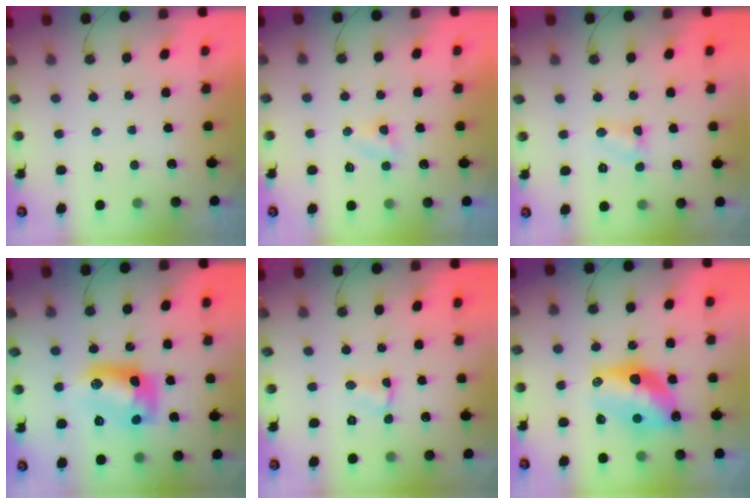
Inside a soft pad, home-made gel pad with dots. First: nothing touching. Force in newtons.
{"total": 3.0, "press": 3.0, "slide": 0.3}
{"total": 4.6, "press": 4.5, "slide": 0.7}
{"total": 12.0, "press": 11.9, "slide": 0.7}
{"total": 2.9, "press": 2.9, "slide": 0.4}
{"total": 14.1, "press": 14.1, "slide": 1.2}